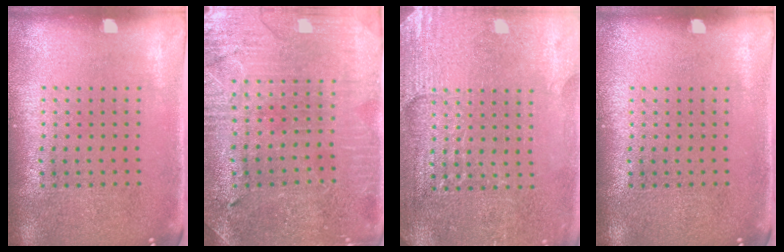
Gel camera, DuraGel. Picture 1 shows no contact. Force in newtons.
{"total": 1.2, "press": 1.2, "slide": 0.2}
{"total": 2.9, "press": 2.9, "slide": 0.2}
{"total": 0.0}